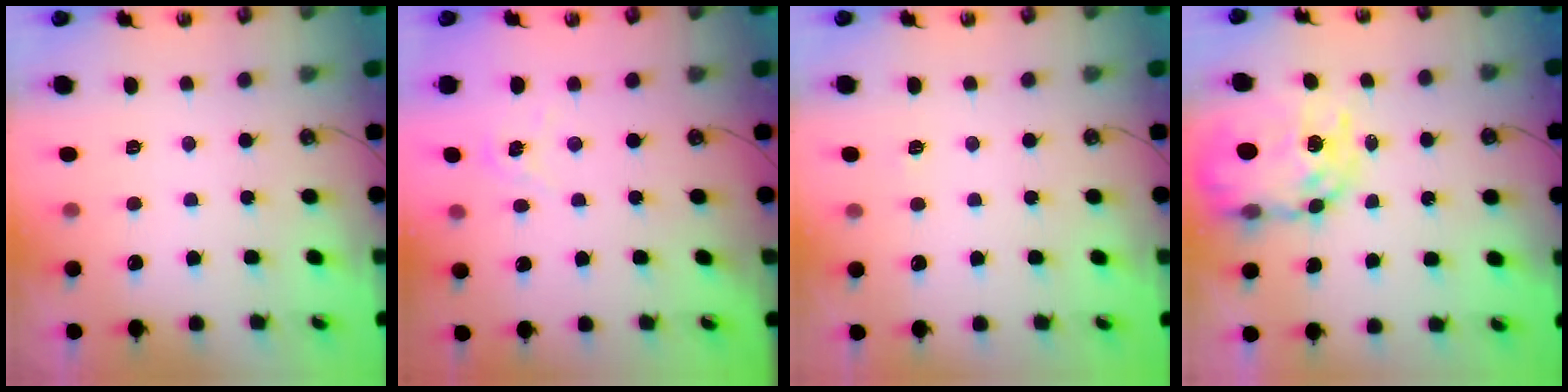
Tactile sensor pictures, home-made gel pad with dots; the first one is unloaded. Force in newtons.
{"total": 2.9, "press": 2.9, "slide": 0.3}
{"total": 2.4, "press": 2.4, "slide": 0.4}
{"total": 13.3, "press": 13.2, "slide": 1.1}